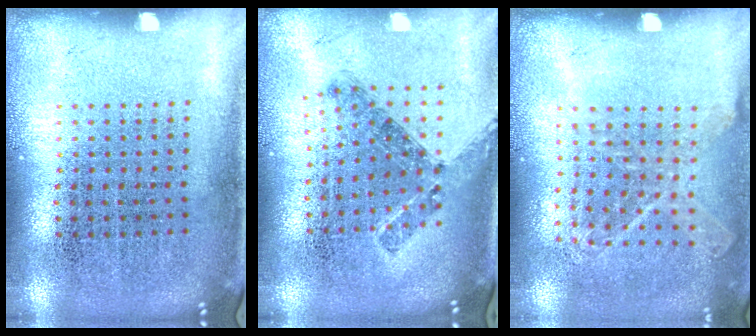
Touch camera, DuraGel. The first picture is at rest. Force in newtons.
{"total": 0.7, "press": 0.7, "slide": 0.2}
{"total": 1.1, "press": 1.0, "slide": 0.5}